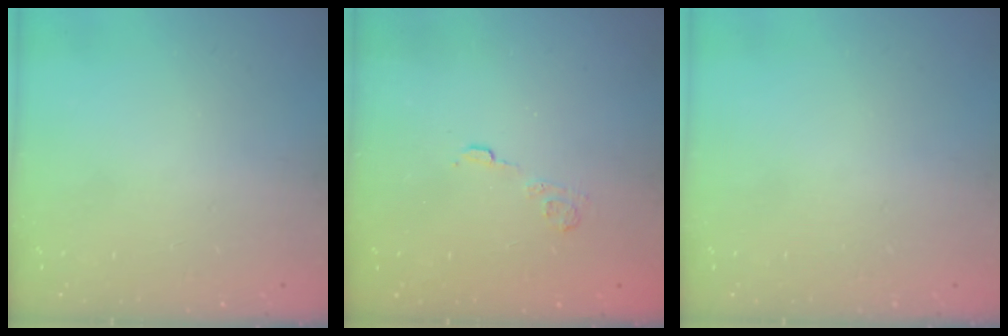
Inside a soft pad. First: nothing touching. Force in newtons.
{"total": 3.6, "press": 3.4, "slide": 1.2}
{"total": 0.0}